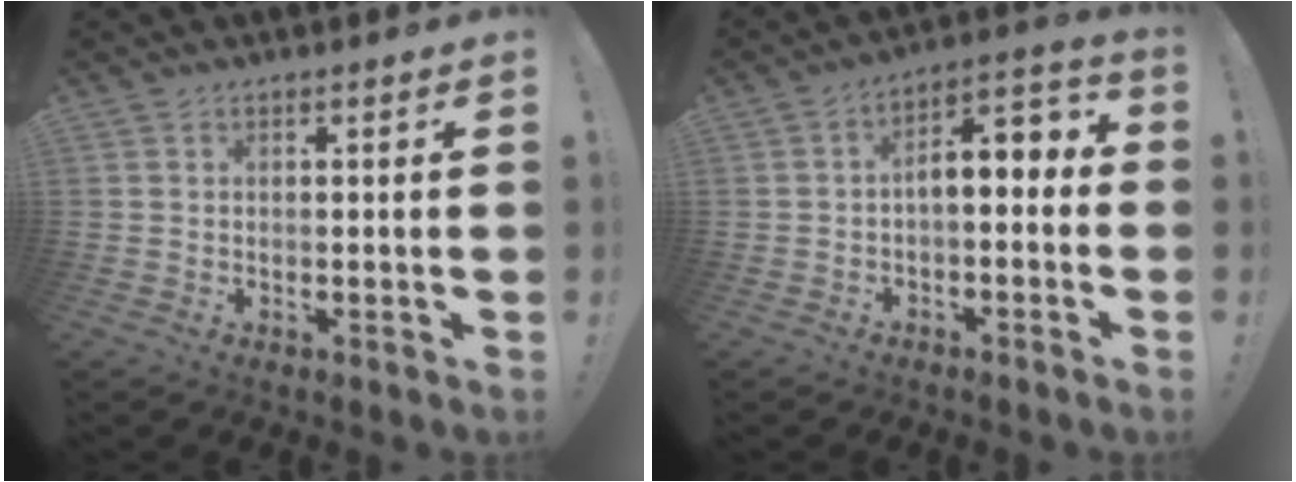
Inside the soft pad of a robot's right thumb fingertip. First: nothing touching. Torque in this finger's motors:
{"motor_torque": [1.20, 1.37, 1.09, -0.45, 0.00]}